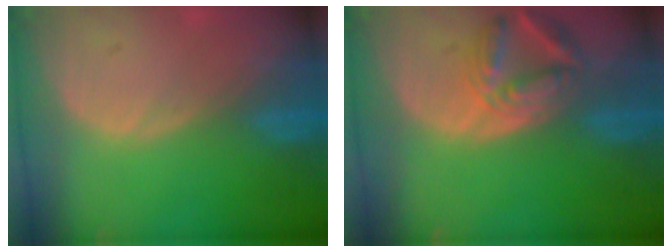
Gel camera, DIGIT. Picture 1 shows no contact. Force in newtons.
{"total": 7.0, "press": 6.4, "slide": 2.8}